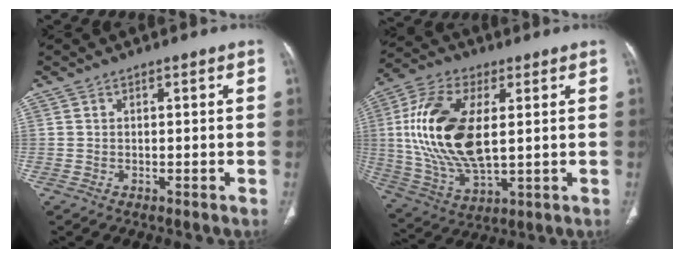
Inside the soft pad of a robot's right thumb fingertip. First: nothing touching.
{"total": 19.8, "force": [2.7, 10.0, 16.9], "torque": [-0.344, -0.007, 0.055]}